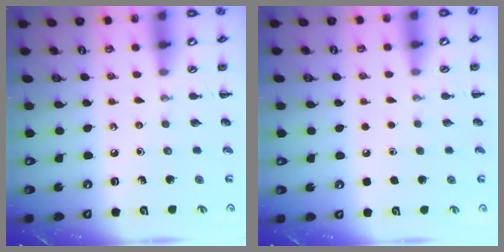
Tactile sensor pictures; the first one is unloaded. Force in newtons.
{"total": 1.6, "press": 1.6, "slide": 0.1}